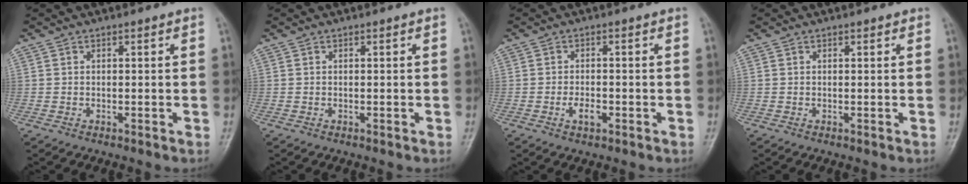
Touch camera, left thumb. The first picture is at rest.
{"total": 0.0}
{"total": 2.8, "force": [-1.1, 1.5, 2.1], "torque": [-0.035, 0.004, -0.019]}
{"total": 0.6, "force": [0.4, 0.3, 0.3], "torque": [-0.006, -0.002, 0.003]}